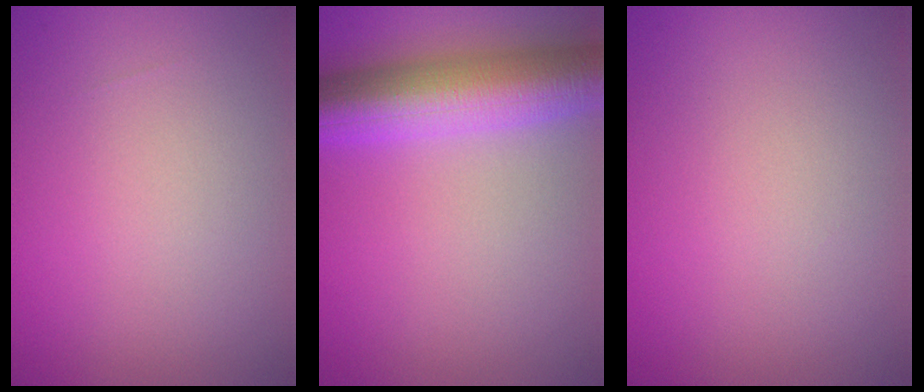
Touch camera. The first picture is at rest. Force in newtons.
{"total": 8.4, "press": 8.4, "slide": 0.2}
{"total": 0.0}